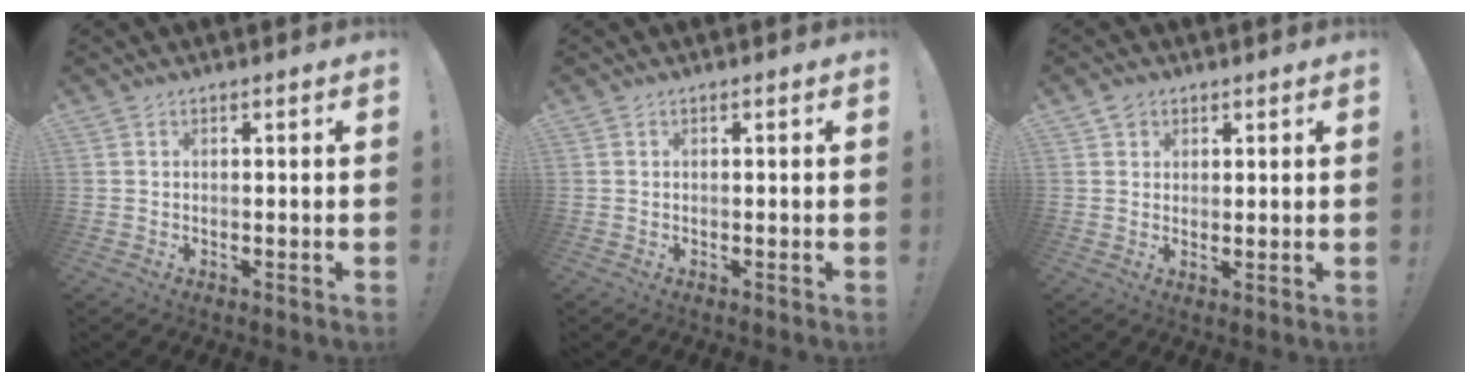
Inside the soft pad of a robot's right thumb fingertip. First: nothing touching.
{"total": 0.0}
{"total": 2.2, "force": [1.5, 1.6, 0.4], "torque": [0.002, -0.009, 0.025]}